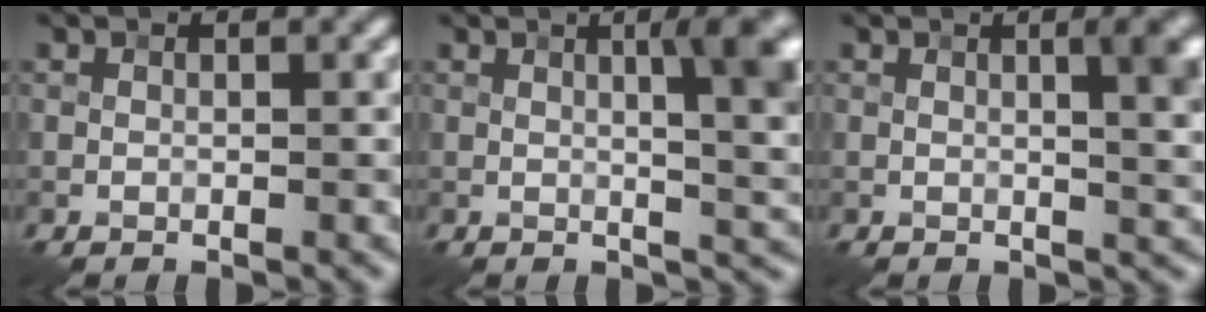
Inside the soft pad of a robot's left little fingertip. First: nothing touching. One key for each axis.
{"total": 5.9, "fx": 1.2, "fy": 1.4, "fz": 5.6, "tx": -0.063, "ty": 0.010, "tz": 0.016}
{"total": 4.8, "fx": 1.0, "fy": 1.3, "fz": 4.4, "tx": -0.046, "ty": 0.011, "tz": 0.012}